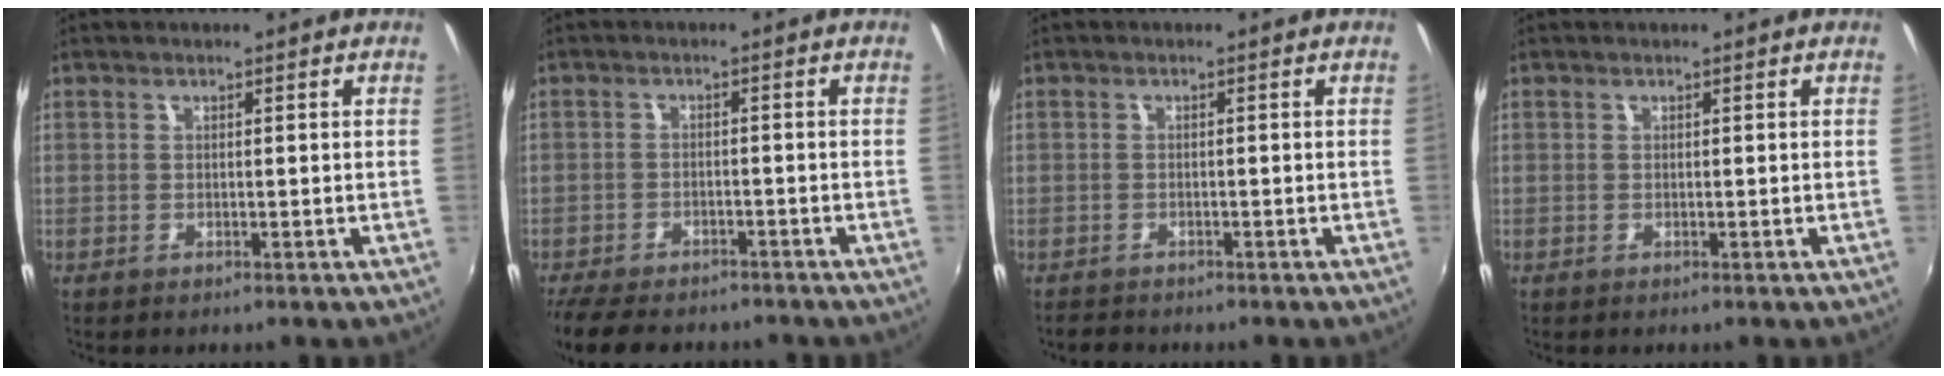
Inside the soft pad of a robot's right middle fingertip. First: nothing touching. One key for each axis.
{"total": 11.1, "fx": -9.3, "fy": 3.9, "fz": 4.8, "tx": -0.117, "ty": -0.024, "tz": -0.149}
{"total": 1.9, "fx": -1.8, "fy": 0.6, "fz": 0.2, "tx": -0.013, "ty": -0.003, "tz": -0.034}
{"total": 0.0}